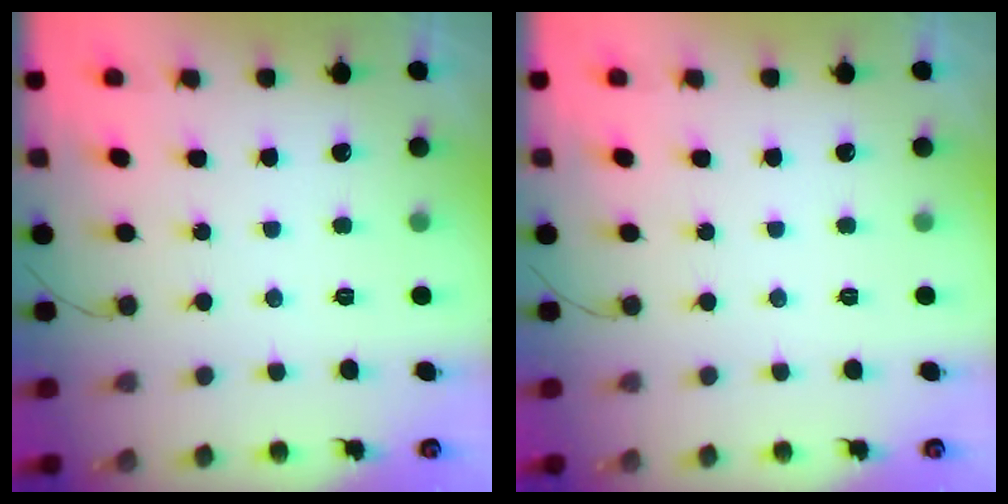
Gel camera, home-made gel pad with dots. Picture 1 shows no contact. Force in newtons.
{"total": 0.0}